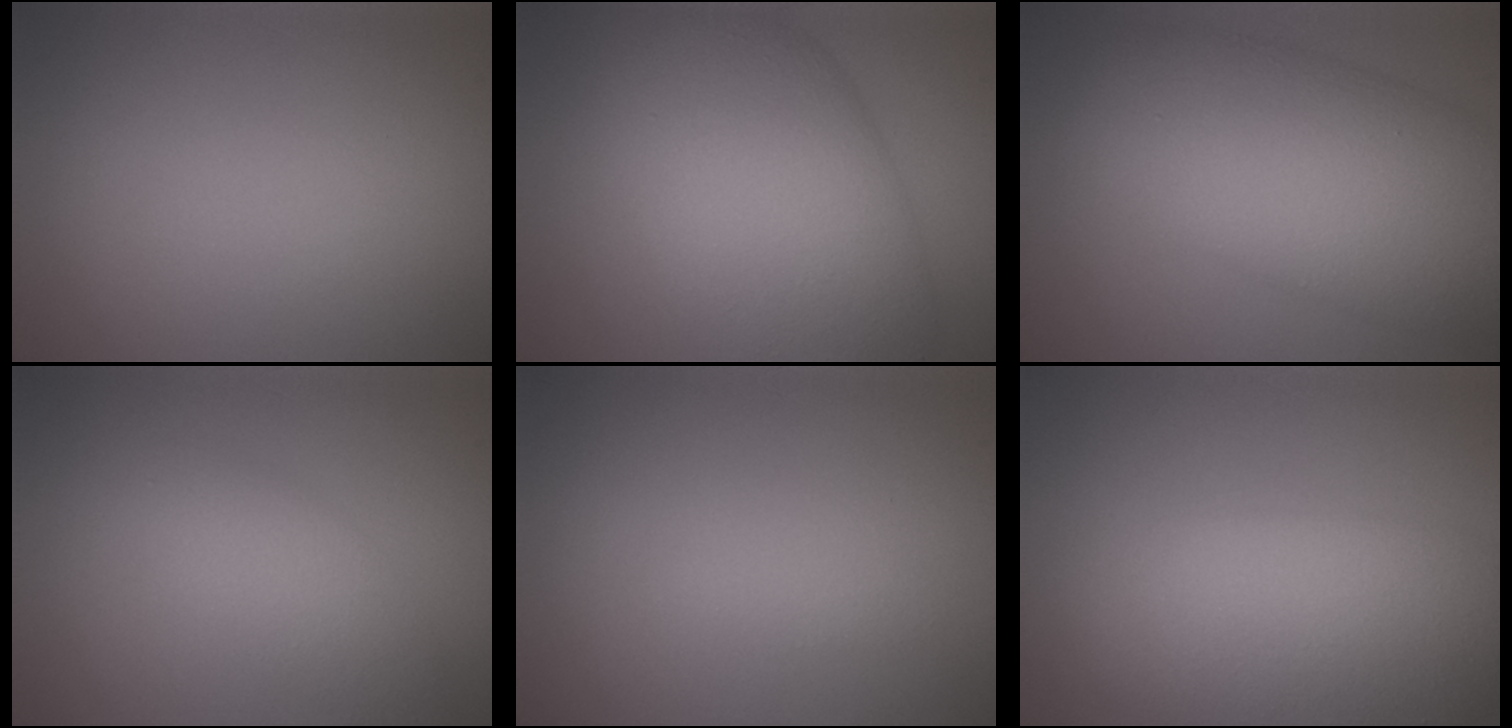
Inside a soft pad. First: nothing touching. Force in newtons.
{"total": 11.8, "press": 11.8, "slide": 0.4}
{"total": 11.1, "press": 11.1, "slide": 0.2}
{"total": 2.8, "press": 2.8, "slide": 0.2}
{"total": 0.6, "press": 0.6, "slide": 0.0}
{"total": 9.4, "press": 9.4, "slide": 0.5}